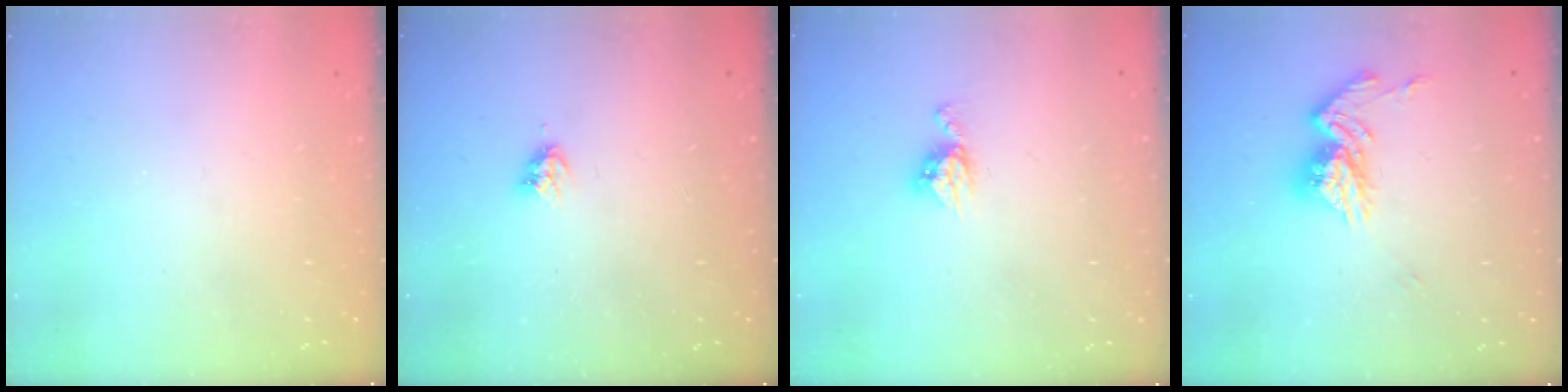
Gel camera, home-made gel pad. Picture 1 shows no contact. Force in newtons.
{"total": 3.5, "press": 3.4, "slide": 0.5}
{"total": 6.1, "press": 6.1, "slide": 0.4}
{"total": 13.6, "press": 13.5, "slide": 1.3}